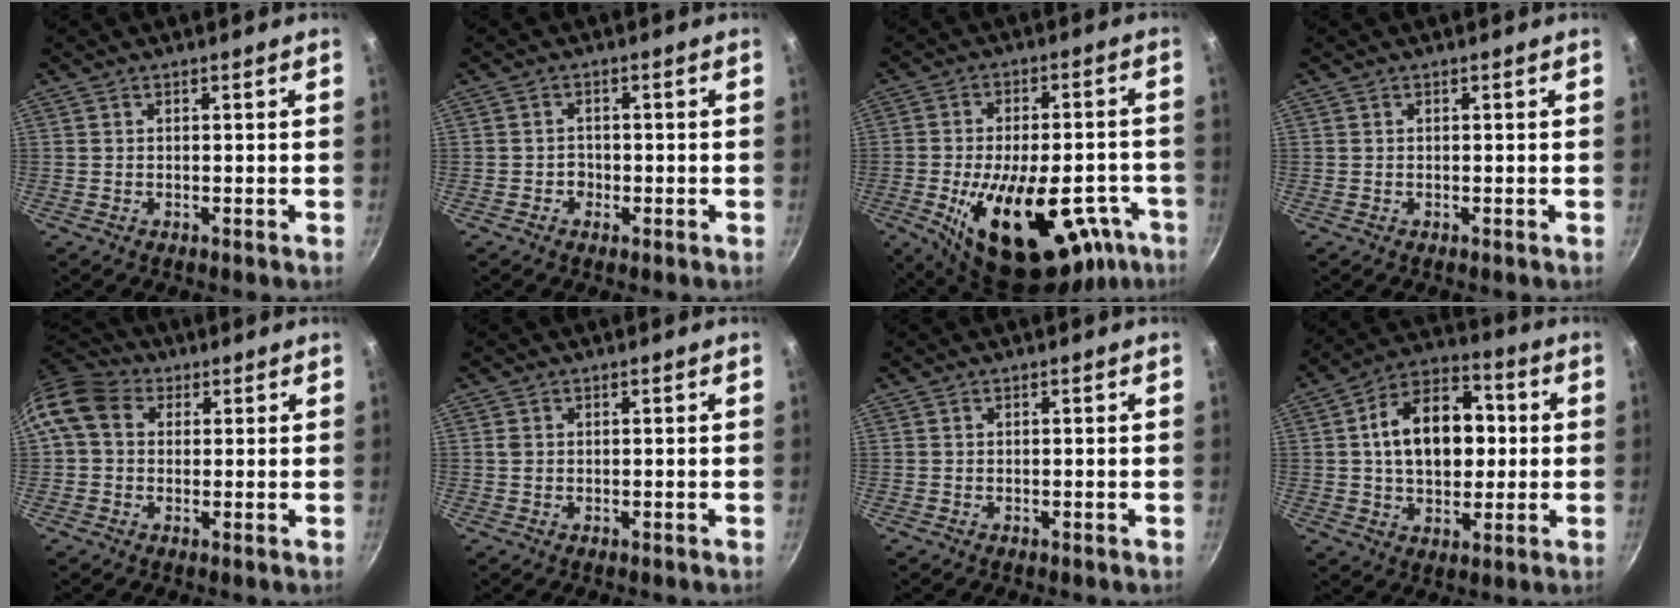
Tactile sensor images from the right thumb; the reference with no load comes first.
{"total": 2.0, "force": [-0.7, 1.7, 0.7], "torque": [0.000, 0.004, -0.012]}
{"total": 27.7, "force": [-10.9, 13.7, 21.4], "torque": [-0.286, 0.020, -0.143]}
{"total": 0.0}
{"total": 10.0, "force": [2.3, 7.9, 5.6], "torque": [-0.093, 0.016, 0.022]}
{"total": 0.9, "force": [0.2, 0.8, 0.5], "torque": [-0.007, 0.002, 0.002]}
{"total": 0.0}
{"total": 17.0, "force": [1.7, 11.2, 12.6], "torque": [-0.162, 0.024, 0.016]}